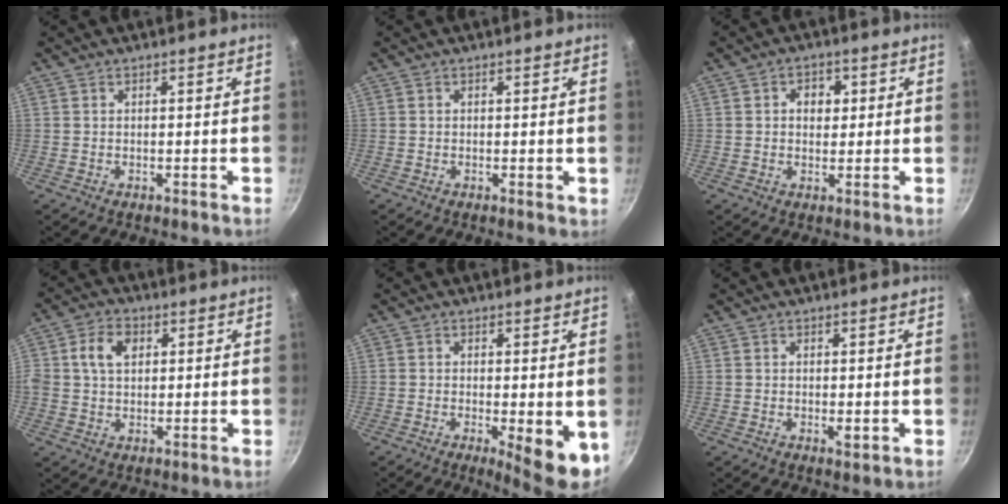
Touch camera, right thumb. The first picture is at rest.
{"total": 0.6, "force": [0.1, 0.4, 0.5], "torque": [-0.004, -0.001, 0.000]}
{"total": 4.0, "force": [0.8, 3.2, 2.1], "torque": [-0.014, 0.002, 0.008]}
{"total": 6.2, "force": [1.6, 4.6, 3.9], "torque": [-0.053, 0.005, 0.020]}
{"total": 7.6, "force": [-1.5, 2.2, 7.1], "torque": [-0.083, -0.008, -0.013]}
{"total": 1.3, "force": [-0.1, 0.5, 1.2], "torque": [-0.021, -0.004, -0.001]}